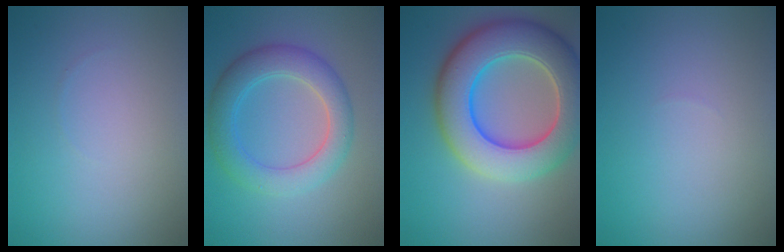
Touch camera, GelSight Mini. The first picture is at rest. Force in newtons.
{"total": 5.4, "press": 5.4, "slide": 0.2}
{"total": 11.2, "press": 11.2, "slide": 0.6}
{"total": 0.0}